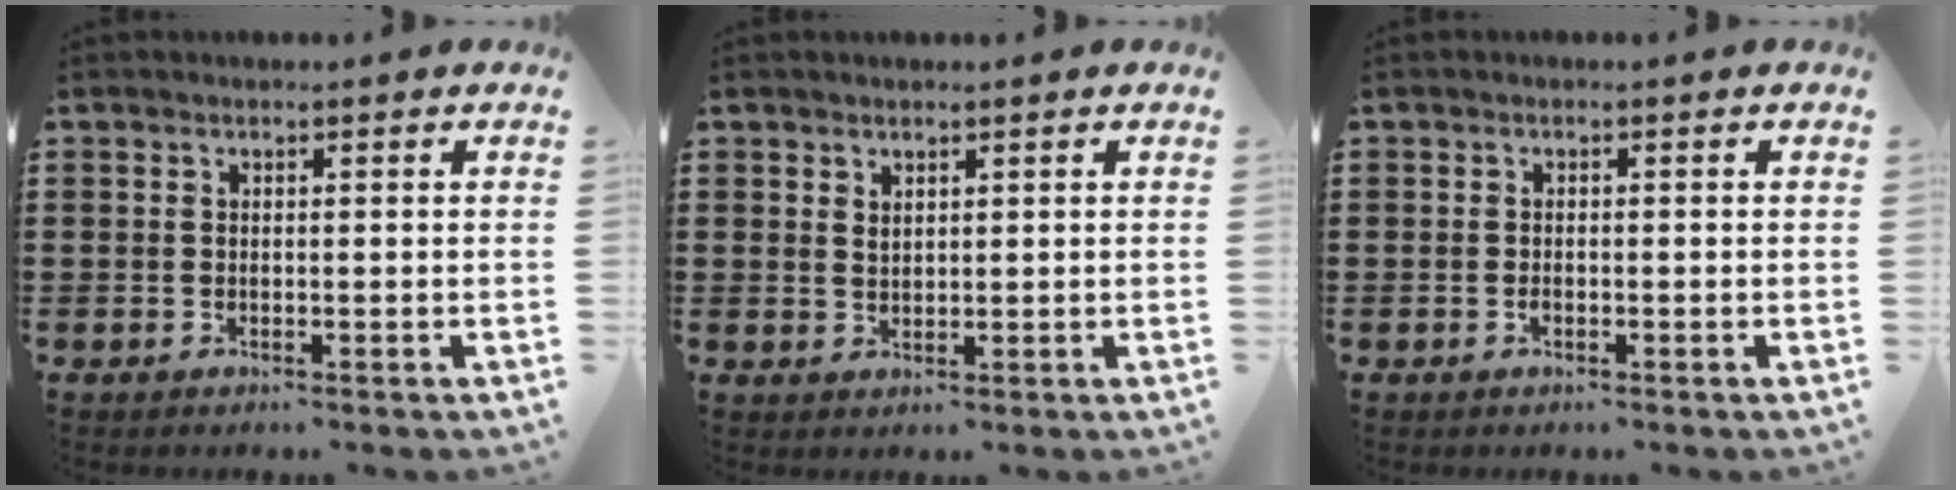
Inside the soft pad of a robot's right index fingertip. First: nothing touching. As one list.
[{"total": 1.4, "force": [1.2, 0.6, 0.3], "torque": [-0.006, 0.003, 0.022]}, {"total": 0.8, "force": [-0.4, 0.4, 0.6], "torque": [-0.012, -0.006, -0.005]}]